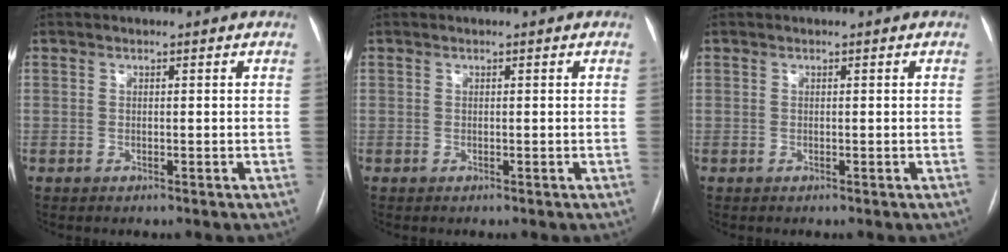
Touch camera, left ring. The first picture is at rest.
{"total": 0.0}
{"total": 0.0}